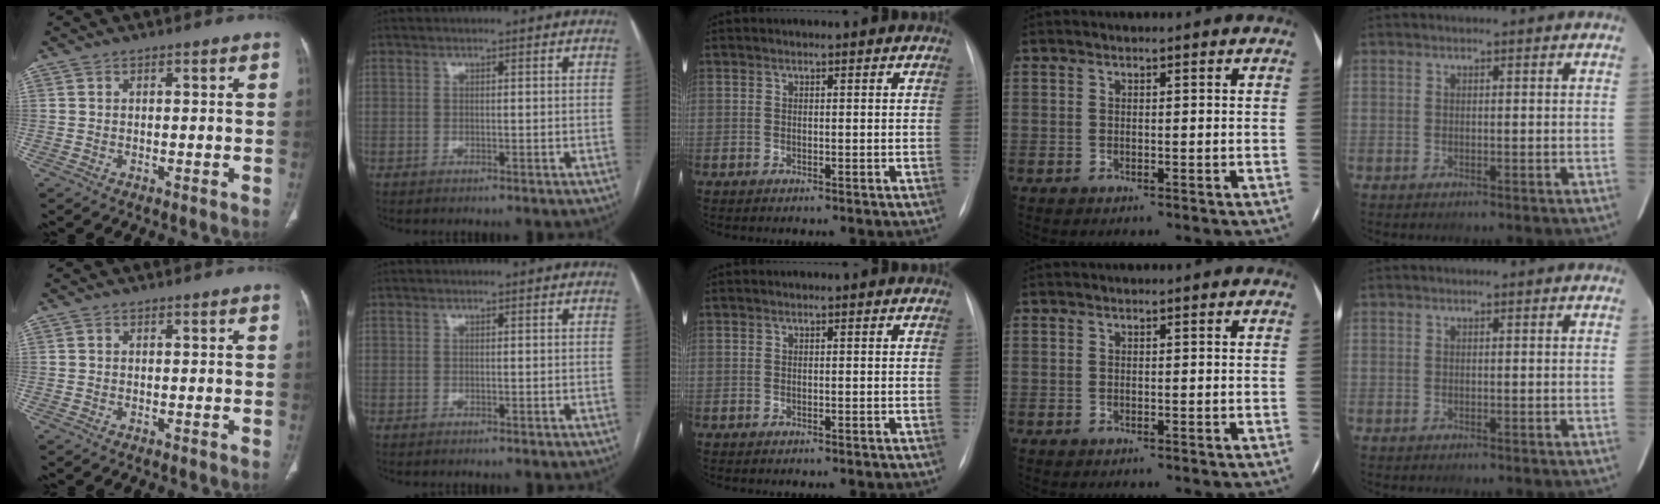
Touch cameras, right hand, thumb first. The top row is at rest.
{}